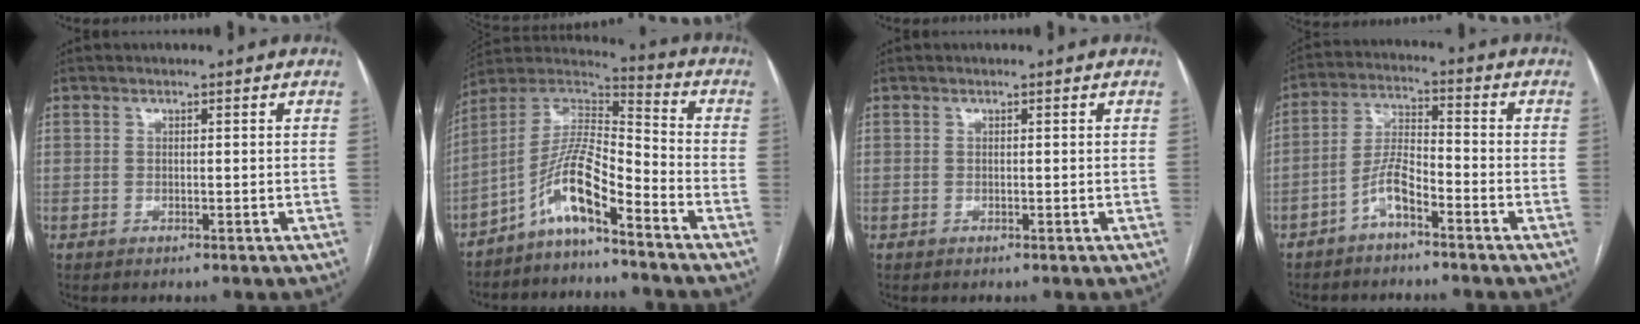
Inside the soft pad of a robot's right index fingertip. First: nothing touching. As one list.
[{"total": 10.7, "force": [-6.6, 1.7, 8.3], "torque": [-0.167, 0.024, -0.128]}, {"total": 0.0}, {"total": 5.8, "force": [-3.7, 1.5, 4.2], "torque": [-0.094, 0.015, -0.074]}]